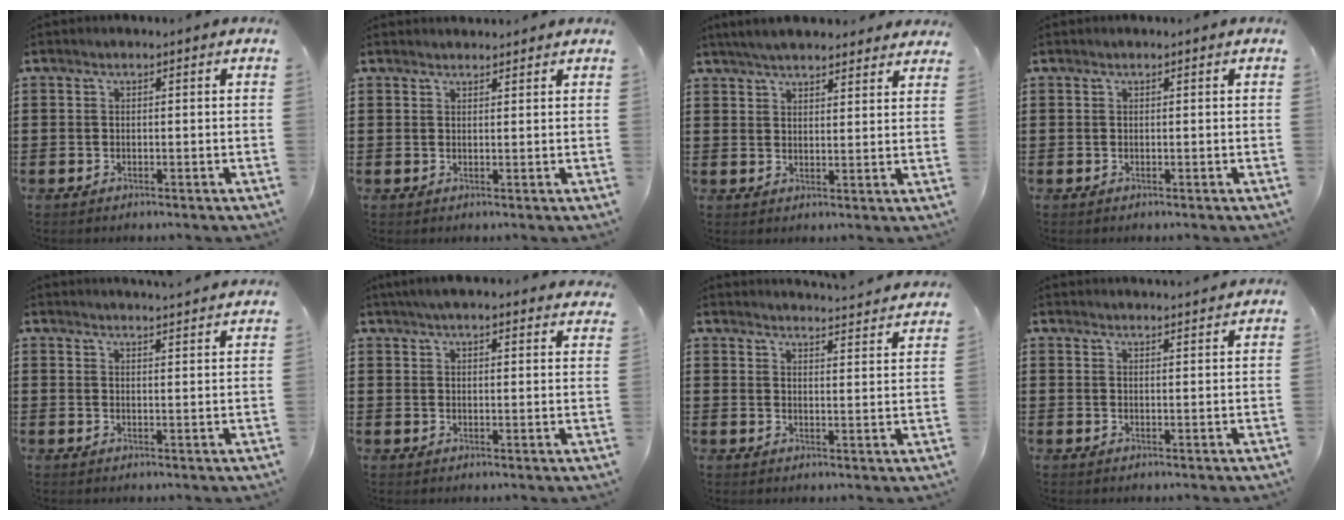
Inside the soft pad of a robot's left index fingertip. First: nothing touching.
{"total": 1.5, "force": [1.5, 0.2, 0.1], "torque": [-0.006, 0.001, 0.030]}
{"total": 4.6, "force": [4.5, 0.4, 1.2], "torque": [-0.035, -0.010, 0.083]}
{"total": 0.0}
{"total": 2.8, "force": [2.8, -0.6, 0.1], "torque": [-0.009, -0.013, 0.051]}
{"total": 4.6, "force": [4.3, 0.2, 1.5], "torque": [-0.039, -0.007, 0.081]}
{"total": 3.8, "force": [3.7, -0.7, 0.1], "torque": [-0.010, -0.034, 0.062]}
{"total": 2.3, "force": [2.2, -0.3, 0.0], "torque": [-0.007, -0.006, 0.044]}